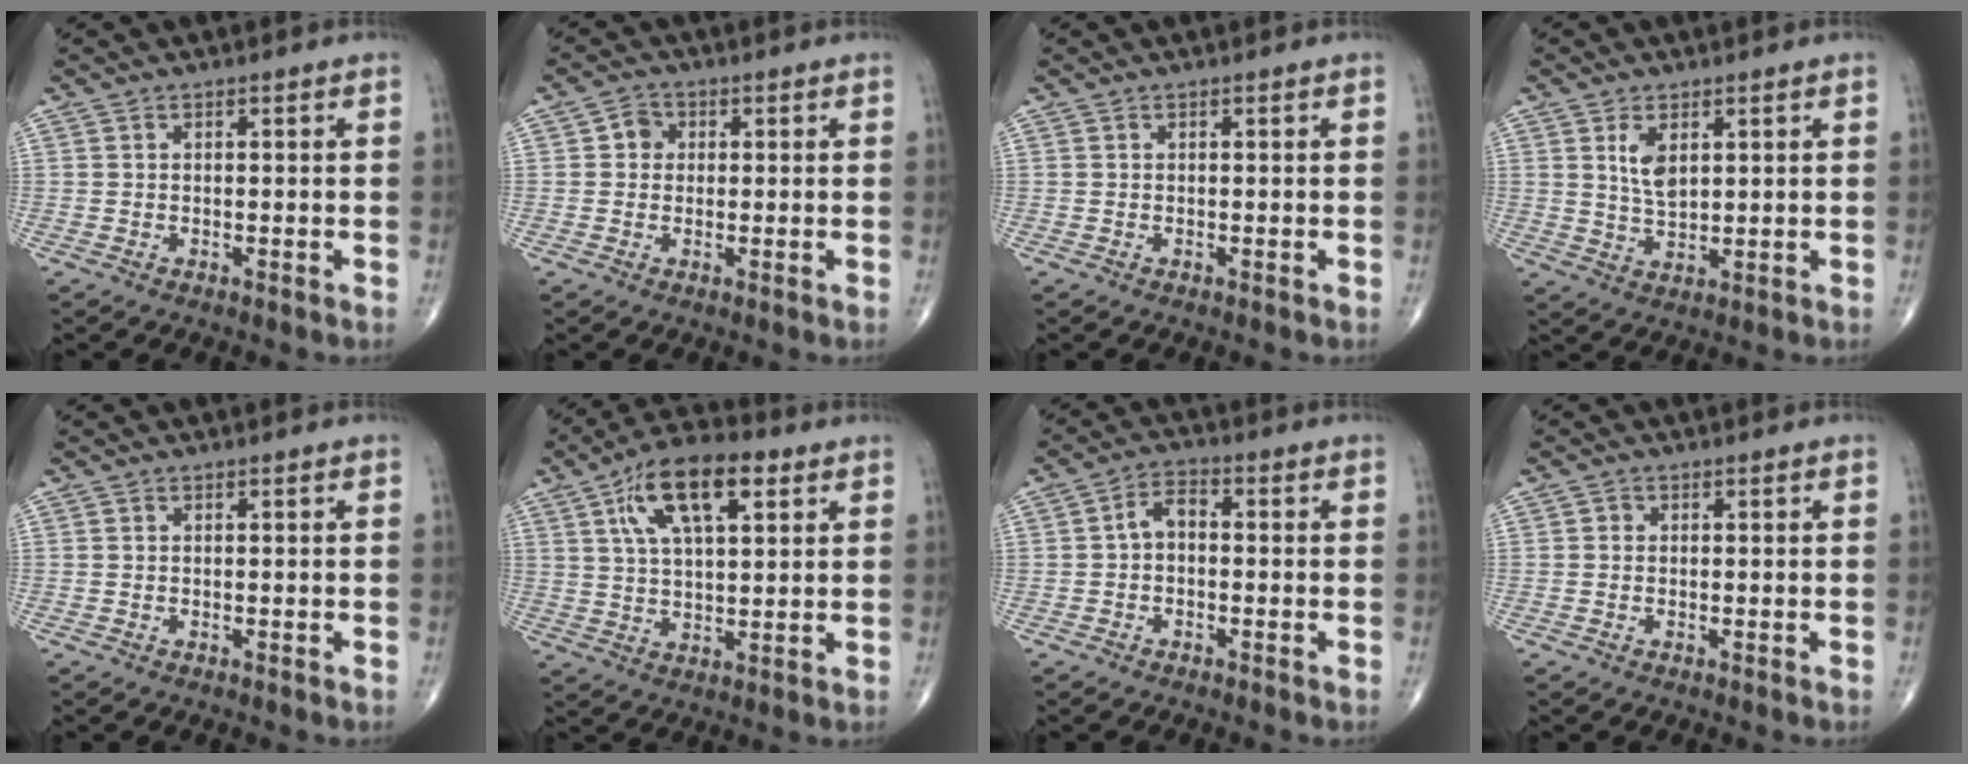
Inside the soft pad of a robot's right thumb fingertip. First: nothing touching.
{"total": 3.0, "force": [0.4, 2.7, 1.2], "torque": [-0.001, 0.006, 0.000]}
{"total": 0.0}
{"total": 5.1, "force": [1.8, 2.7, 3.9], "torque": [-0.065, -0.014, 0.040]}
{"total": 0.0}
{"total": 14.5, "force": [6.0, 6.4, 11.5], "torque": [-0.186, 0.003, 0.099]}
{"total": 4.2, "force": [-0.3, 2.6, 3.2], "torque": [-0.049, 0.020, -0.016]}
{"total": 0.7, "force": [0.0, 0.7, 0.2], "torque": [0.001, 0.002, -0.004]}